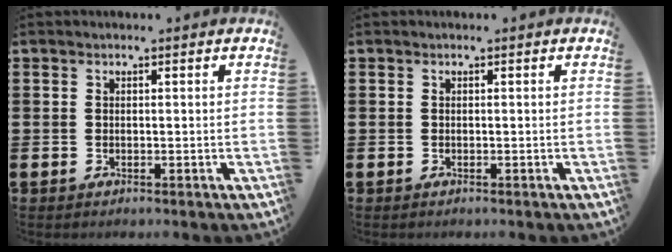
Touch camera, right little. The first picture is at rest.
{"total": 0.0}